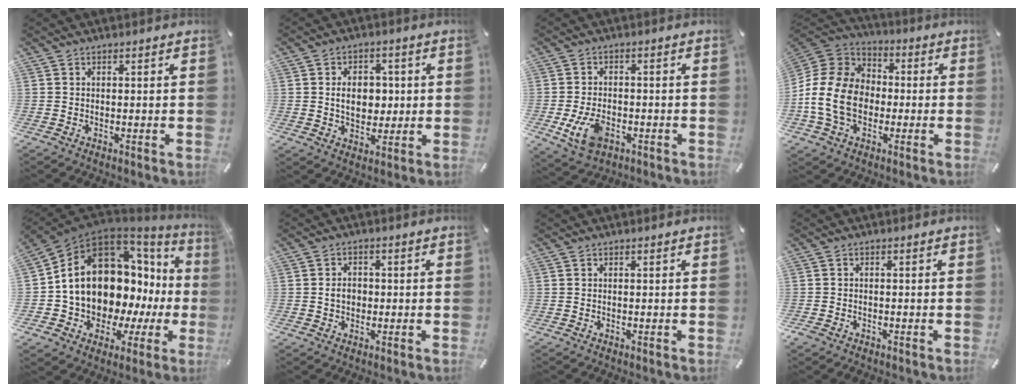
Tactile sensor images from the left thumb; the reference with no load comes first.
{"total": 8.3, "force": [0.5, 6.4, 5.3], "torque": [-0.076, 0.006, 0.007]}
{"total": 7.8, "force": [-2.6, 5.2, 5.3], "torque": [-0.111, 0.006, -0.047]}
{"total": 15.9, "force": [-3.7, 12.9, 8.6], "torque": [-0.207, 0.031, -0.073]}
{"total": 19.5, "force": [2.9, 14.1, 13.2], "torque": [-0.239, -0.050, 0.072]}
{"total": 2.6, "force": [-0.3, 2.1, 1.5], "torque": [-0.021, 0.002, -0.010]}
{"total": 0.0}
{"total": 1.2, "force": [-0.8, 0.8, 0.4], "torque": [-0.004, 0.003, -0.018]}